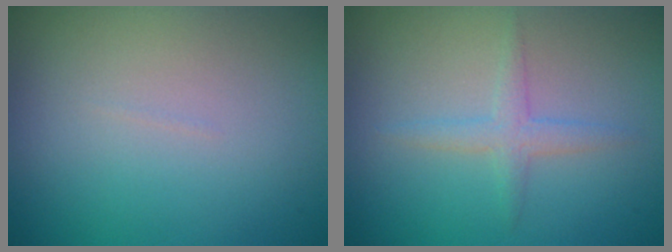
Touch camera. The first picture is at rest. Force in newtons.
{"total": 1.7, "press": 1.7, "slide": 0.1}